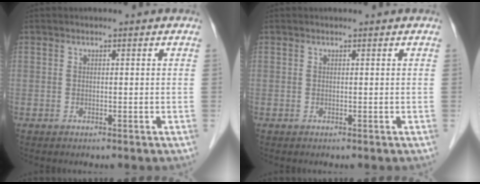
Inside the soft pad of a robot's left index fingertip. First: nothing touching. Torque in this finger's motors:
{"motor_torque": [-0.04, 0.04, 0.00, 0.00]}